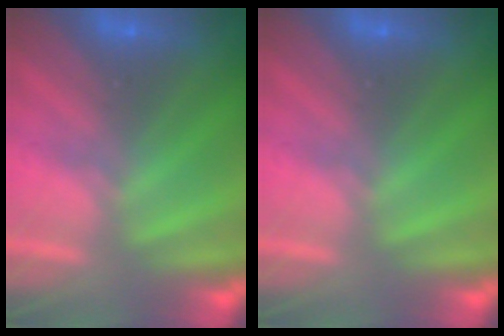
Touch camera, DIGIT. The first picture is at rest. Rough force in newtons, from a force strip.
{"total": 0.0}